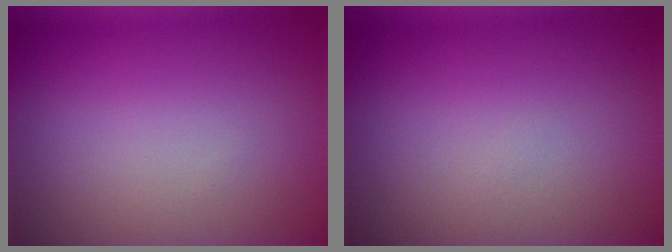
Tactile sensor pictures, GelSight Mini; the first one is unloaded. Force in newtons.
{"total": 0.0}